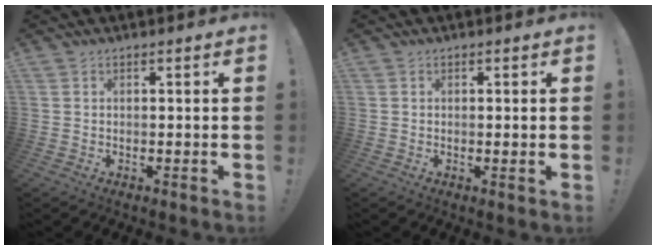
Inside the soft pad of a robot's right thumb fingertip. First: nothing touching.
{"total": 1.0, "force": [0.2, -0.3, 0.9], "torque": [-0.011, -0.004, 0.001]}